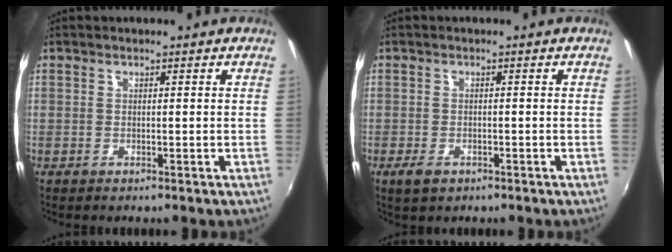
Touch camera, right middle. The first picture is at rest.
{"total": 2.9, "force": [-1.7, 1.5, 1.8], "torque": [-0.038, -0.006, -0.030]}